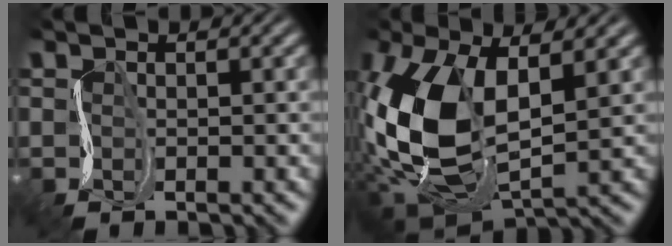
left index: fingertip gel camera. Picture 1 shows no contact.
{"total": 11.7, "force": [-0.4, 6.7, 9.6], "torque": [-0.218, -0.016, -0.009]}